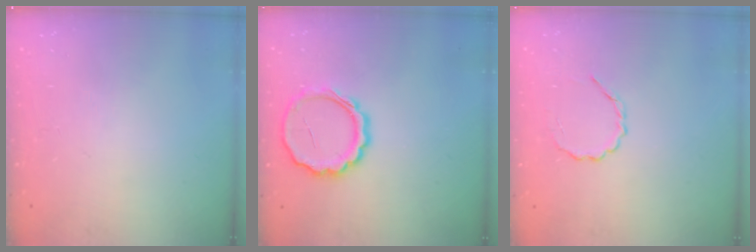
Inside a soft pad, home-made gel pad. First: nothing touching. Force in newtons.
{"total": 8.5, "press": 8.4, "slide": 0.5}
{"total": 3.0, "press": 2.8, "slide": 1.0}